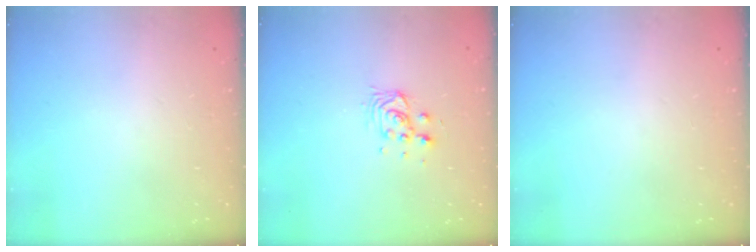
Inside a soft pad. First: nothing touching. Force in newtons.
{"total": 5.8, "press": 5.7, "slide": 1.2}
{"total": 0.0}